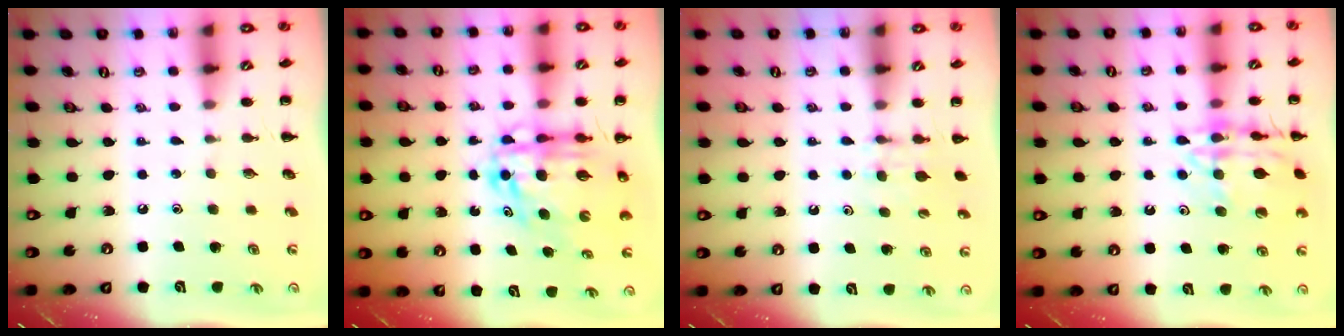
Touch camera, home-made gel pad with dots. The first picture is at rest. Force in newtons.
{"total": 10.2, "press": 9.8, "slide": 3.1}
{"total": 4.8, "press": 4.5, "slide": 1.5}
{"total": 15.7, "press": 15.6, "slide": 1.6}